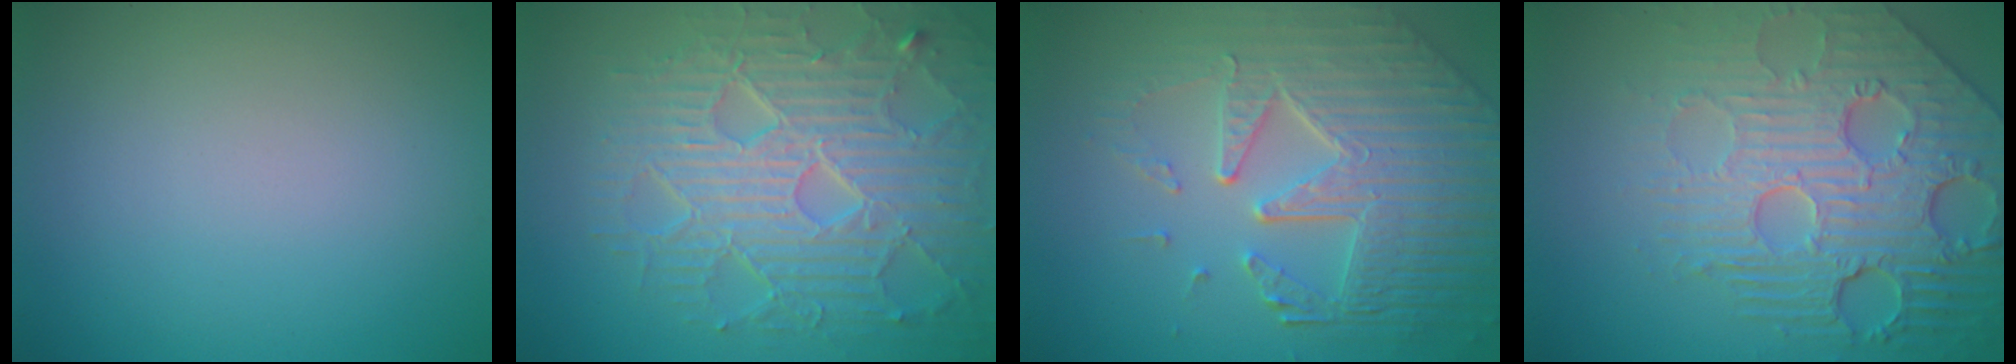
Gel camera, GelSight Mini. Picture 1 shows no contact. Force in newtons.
{"total": 9.0, "press": 6.3, "slide": 6.5}
{"total": 8.4, "press": 5.8, "slide": 6.1}
{"total": 8.6, "press": 5.9, "slide": 6.2}